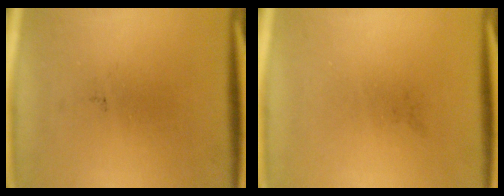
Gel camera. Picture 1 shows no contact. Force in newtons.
{"total": 0.0}